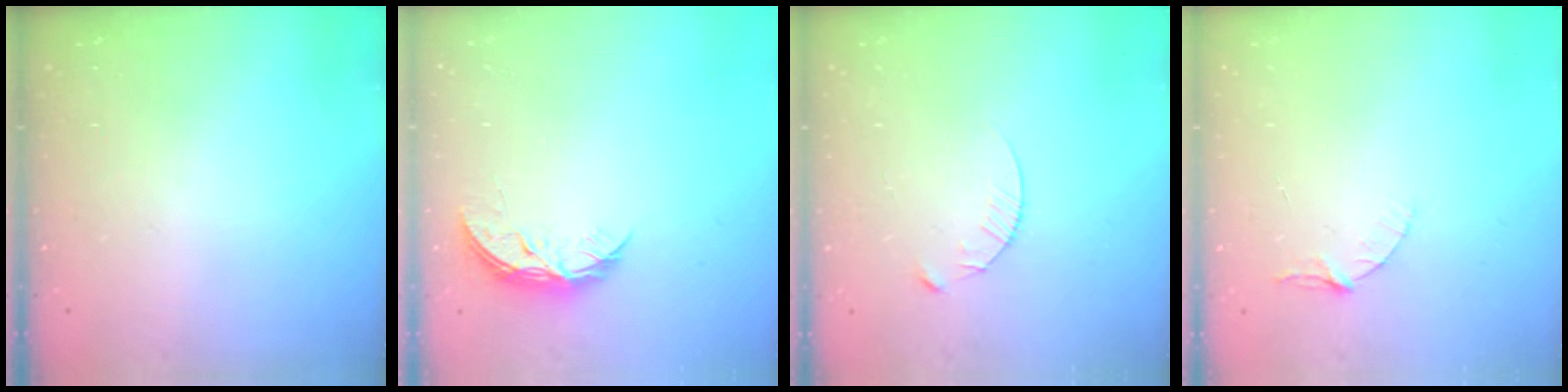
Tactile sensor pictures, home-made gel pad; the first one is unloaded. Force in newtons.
{"total": 5.4, "press": 5.4, "slide": 0.5}
{"total": 4.7, "press": 4.7, "slide": 0.6}
{"total": 4.0, "press": 3.9, "slide": 0.4}